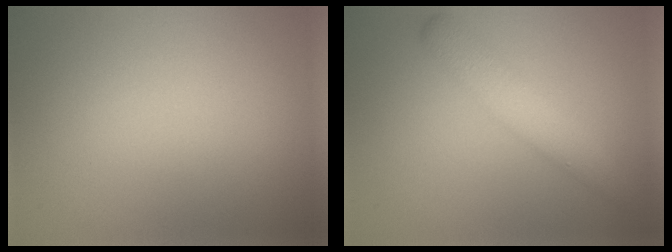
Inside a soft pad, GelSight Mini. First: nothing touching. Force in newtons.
{"total": 3.2, "press": 3.2, "slide": 0.3}